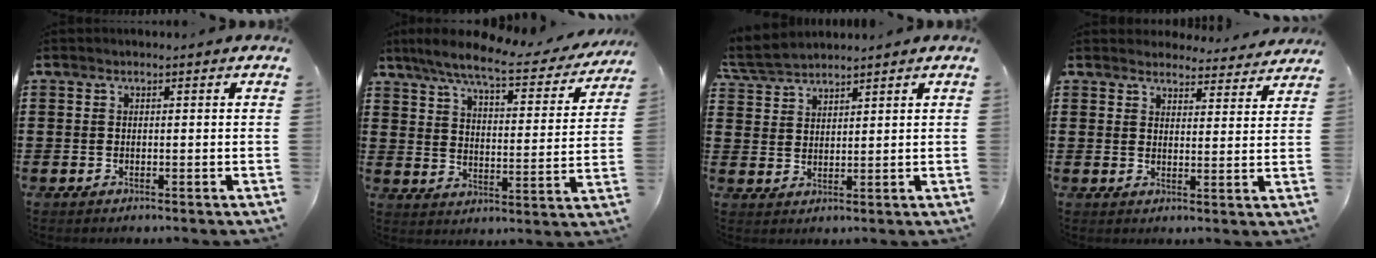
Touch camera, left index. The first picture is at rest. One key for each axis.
{"total": 7.9, "fx": 6.6, "fy": 0.5, "fz": 4.3, "tx": -0.110, "ty": -0.035, "tz": 0.111}
{"total": 3.8, "fx": 3.6, "fy": 0.6, "fz": 0.8, "tx": -0.031, "ty": -0.006, "tz": 0.067}
{"total": 4.2, "fx": 4.1, "fy": 0.6, "fz": 0.4, "tx": -0.013, "ty": -0.021, "tz": 0.075}